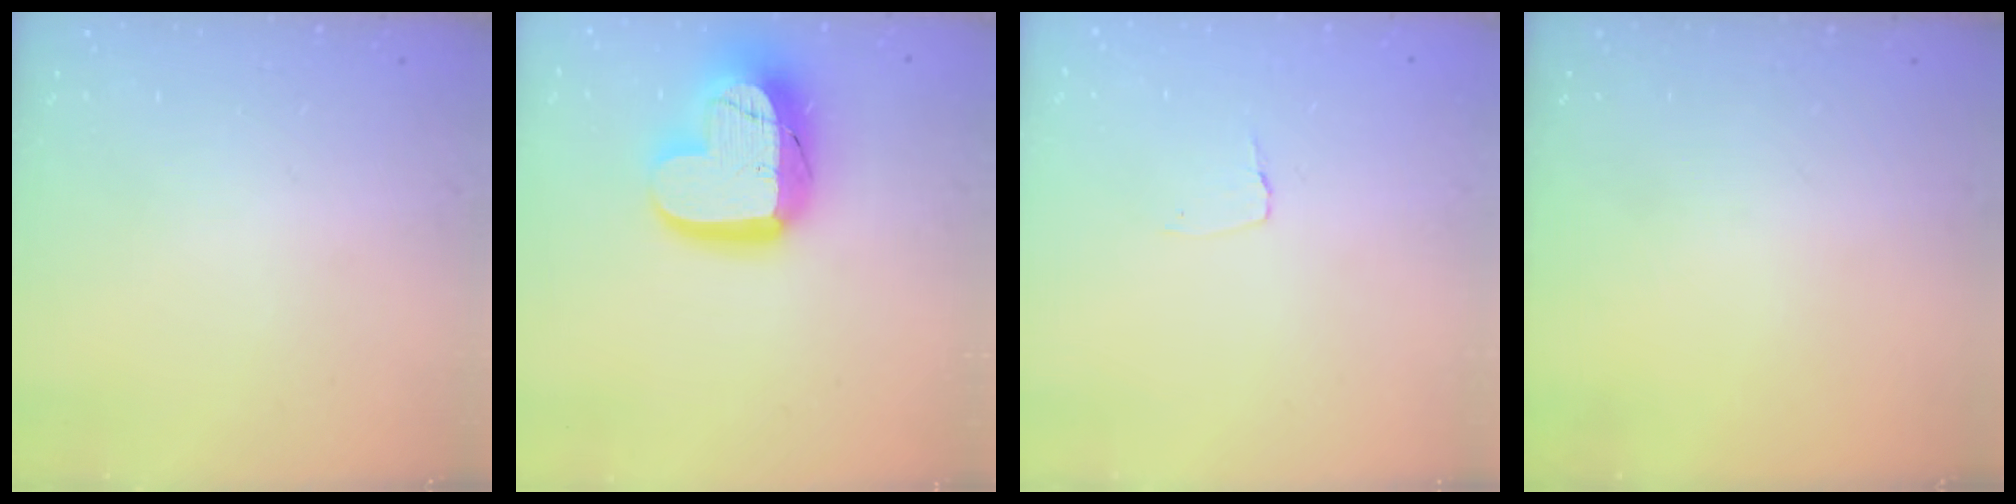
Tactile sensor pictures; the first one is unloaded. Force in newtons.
{"total": 18.3, "press": 18.2, "slide": 1.4}
{"total": 2.6, "press": 2.6, "slide": 0.2}
{"total": 0.0}